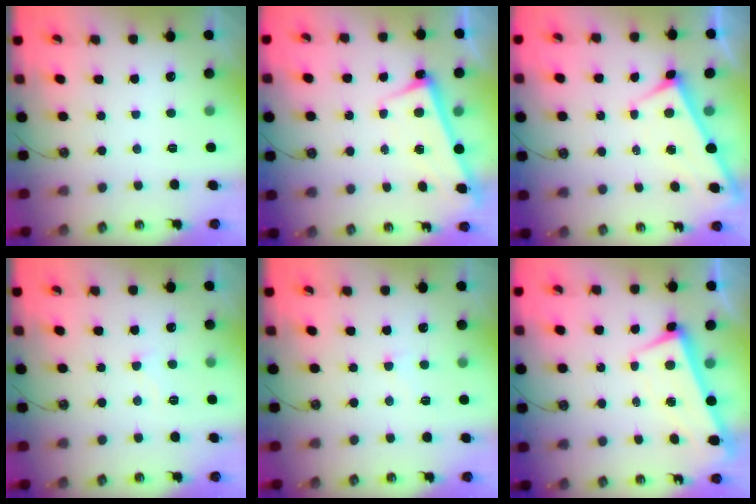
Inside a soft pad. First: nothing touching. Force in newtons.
{"total": 2.5, "press": 2.4, "slide": 0.6}
{"total": 2.6, "press": 2.6, "slide": 0.4}
{"total": 3.9, "press": 3.9, "slide": 0.5}
{"total": 1.5, "press": 1.4, "slide": 0.6}
{"total": 1.5, "press": 0.4, "slide": 1.5}